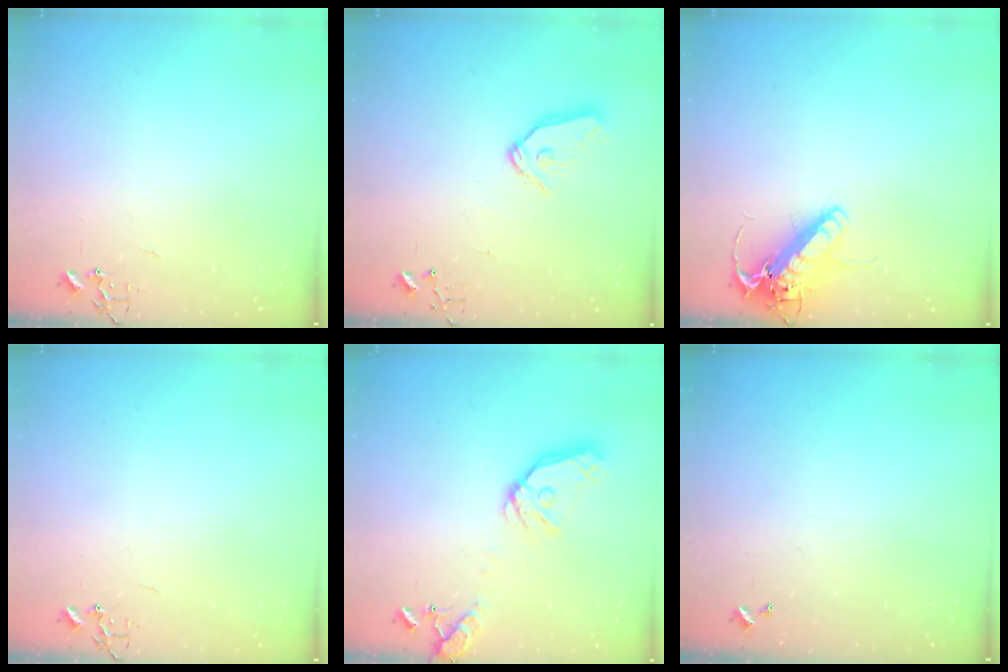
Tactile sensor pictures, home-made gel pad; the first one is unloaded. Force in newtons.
{"total": 9.9, "press": 9.8, "slide": 1.2}
{"total": 14.8, "press": 14.5, "slide": 2.9}
{"total": 0.0}
{"total": 16.8, "press": 16.6, "slide": 2.9}
{"total": 0.0}